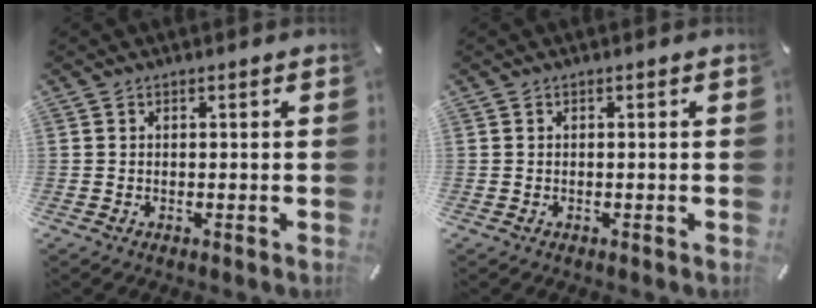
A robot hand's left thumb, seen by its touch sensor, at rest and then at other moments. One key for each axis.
{"total": 0.0}